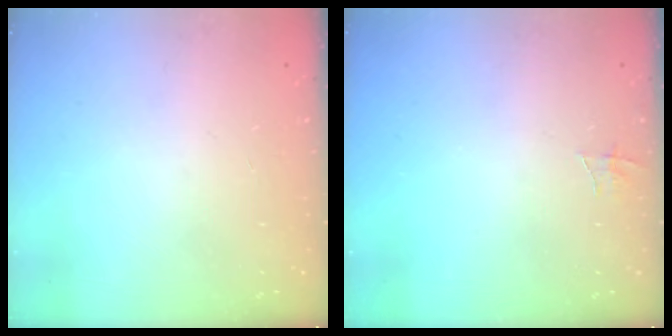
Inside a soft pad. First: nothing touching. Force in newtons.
{"total": 4.3, "press": 4.3, "slide": 0.3}